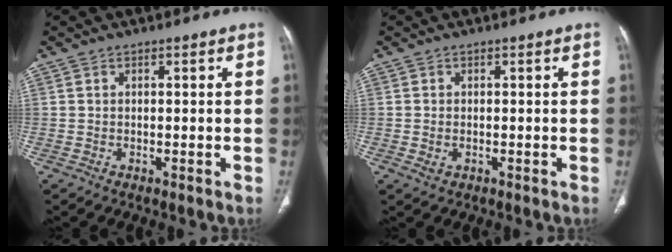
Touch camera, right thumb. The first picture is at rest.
{"total": 1.4, "force": [-0.3, 1.0, 1.0], "torque": [-0.022, 0.001, -0.001]}